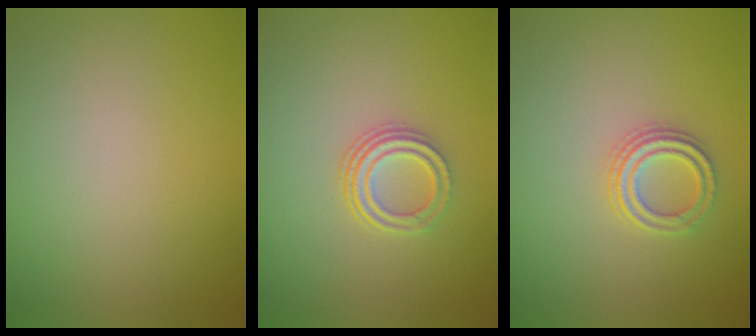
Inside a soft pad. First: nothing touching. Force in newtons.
{"total": 2.9, "press": 2.1, "slide": 2.0}
{"total": 2.4, "press": 2.2, "slide": 0.8}